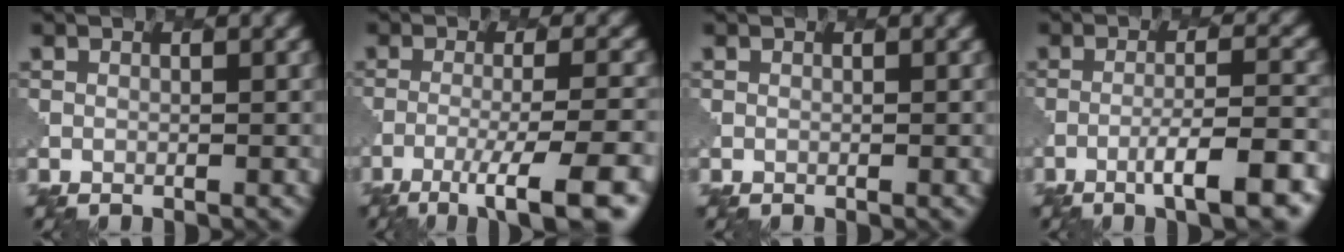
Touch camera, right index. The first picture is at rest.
{"total": 7.4, "force": [-4.5, 1.4, 5.7], "torque": [-0.081, 0.001, -0.072]}
{"total": 0.0}
{"total": 7.1, "force": [-3.7, 1.2, 6.0], "torque": [-0.086, 0.008, -0.058]}